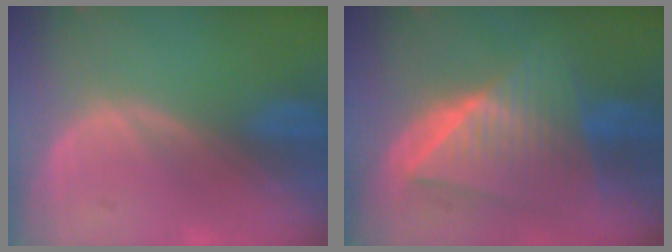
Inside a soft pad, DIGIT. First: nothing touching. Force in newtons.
{"total": 10.0, "press": 10.0, "slide": 0.7}